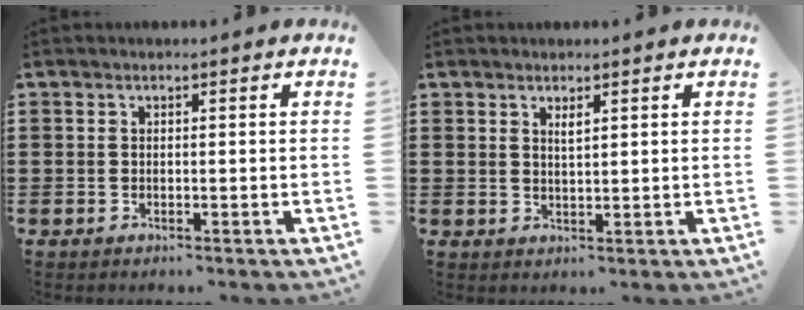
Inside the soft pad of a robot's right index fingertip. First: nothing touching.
{"total": 1.5, "force": [1.0, 0.4, 1.0], "torque": [-0.021, 0.002, 0.017]}